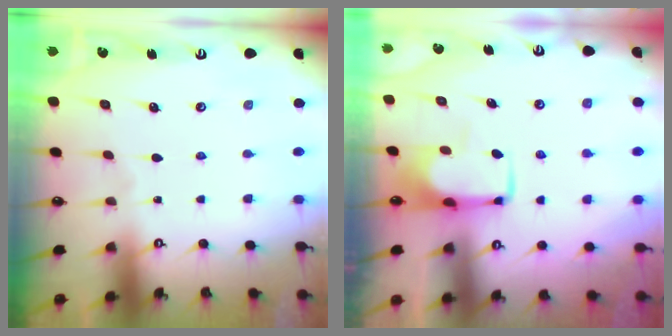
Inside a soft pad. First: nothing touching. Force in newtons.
{"total": 2.0, "press": 1.9, "slide": 0.4}